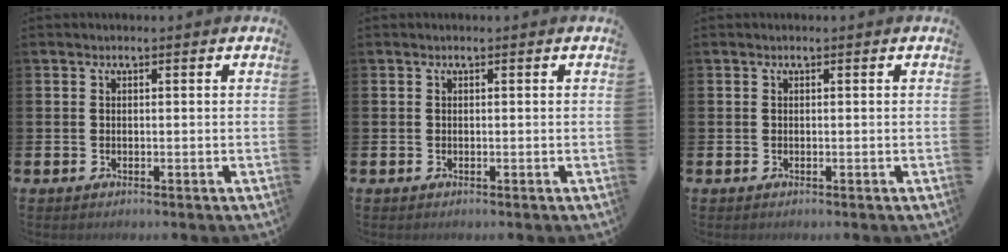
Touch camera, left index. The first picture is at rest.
{"total": 0.0}
{"total": 0.0}